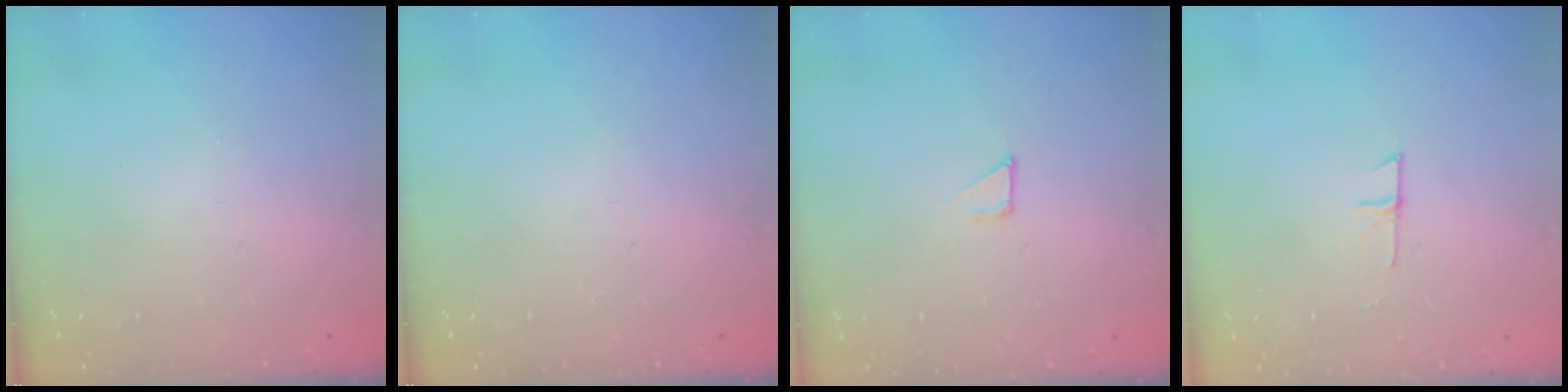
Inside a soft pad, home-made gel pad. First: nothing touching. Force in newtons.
{"total": 0.0}
{"total": 1.6, "press": 1.6, "slide": 0.1}
{"total": 4.7, "press": 4.7, "slide": 0.3}